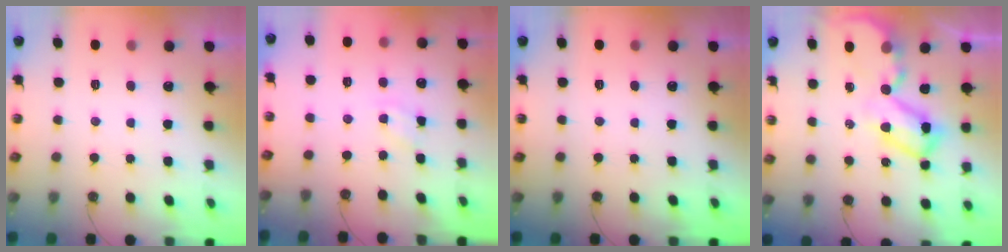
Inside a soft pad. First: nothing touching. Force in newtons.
{"total": 3.6, "press": 3.6, "slide": 0.5}
{"total": 0.0}
{"total": 10.4, "press": 10.3, "slide": 0.8}